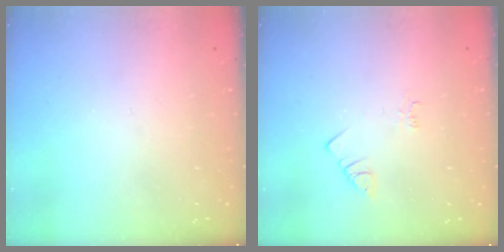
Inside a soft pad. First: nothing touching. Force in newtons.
{"total": 1.4, "press": 1.4, "slide": 0.3}